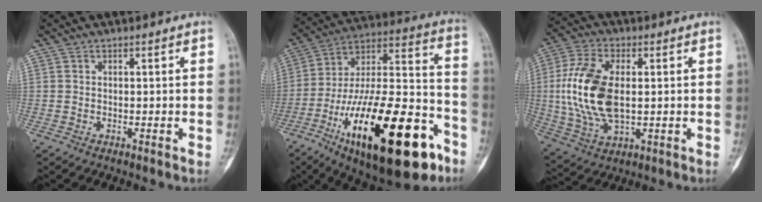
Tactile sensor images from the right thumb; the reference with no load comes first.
{"total": 33.3, "force": [-15.6, 12.2, 26.7], "torque": [-0.427, 0.069, -0.247]}
{"total": 16.2, "force": [0.8, 8.8, 13.5], "torque": [-0.283, -0.003, 0.020]}